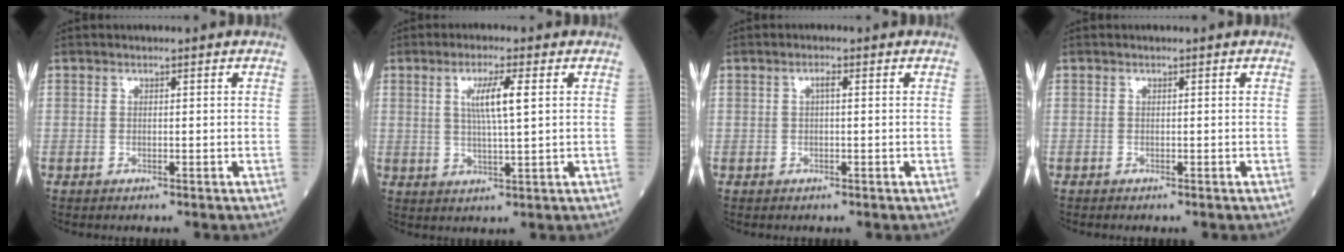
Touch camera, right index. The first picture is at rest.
{"total": 5.5, "force": [1.5, 0.1, 5.3], "torque": [-0.101, 0.000, 0.029]}
{"total": 1.1, "force": [0.2, 0.1, 1.1], "torque": [-0.019, 0.003, 0.002]}
{"total": 0.0}